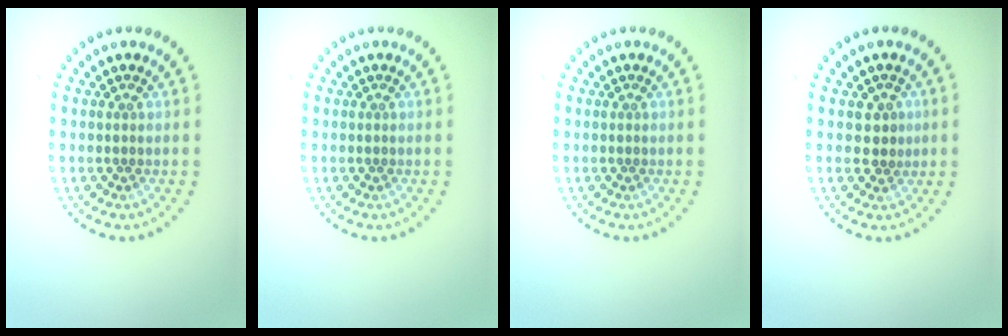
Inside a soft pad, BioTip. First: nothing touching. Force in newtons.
{"total": 0.0}
{"total": 0.0}
{"total": 1.7, "press": 1.6, "slide": 0.7}